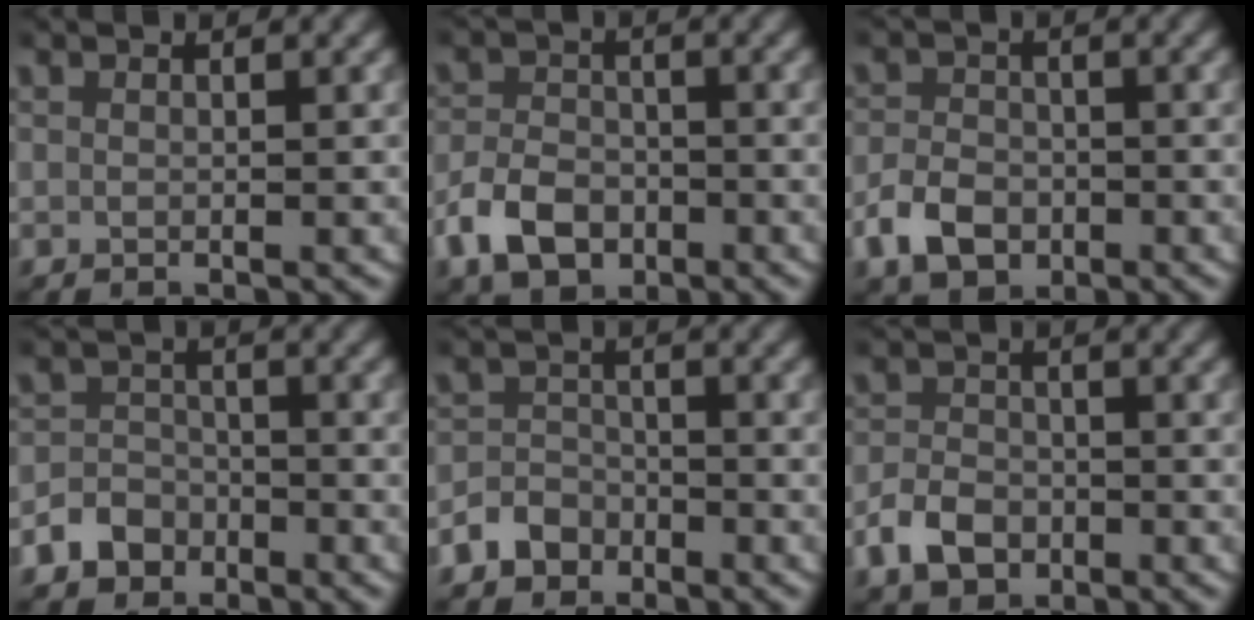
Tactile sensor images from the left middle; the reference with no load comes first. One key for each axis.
{"total": 4.8, "fx": -2.5, "fy": 3.5, "fz": 2.3, "tx": -0.040, "ty": -0.005, "tz": -0.047}
{"total": 4.1, "fx": -1.9, "fy": 3.0, "fz": 1.9, "tx": -0.033, "ty": -0.005, "tz": -0.037}
{"total": 4.5, "fx": -2.9, "fy": 3.4, "fz": 0.6, "tx": -0.015, "ty": -0.005, "tz": -0.053}
{"total": 4.1, "fx": -2.8, "fy": 2.9, "fz": 0.5, "tx": -0.015, "ty": -0.005, "tz": -0.053}
{"total": 3.6, "fx": -2.0, "fy": 2.6, "fz": 1.6, "tx": -0.028, "ty": -0.003, "tz": -0.038}